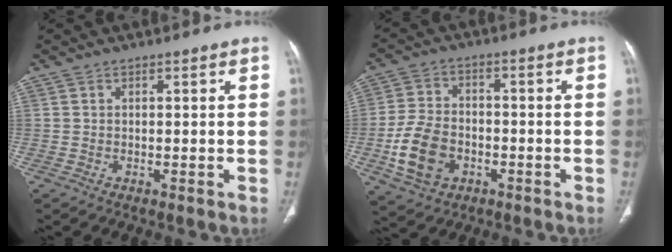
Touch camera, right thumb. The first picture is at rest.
{"total": 10.7, "force": [-3.5, 7.6, 6.6], "torque": [-0.119, 0.017, -0.063]}